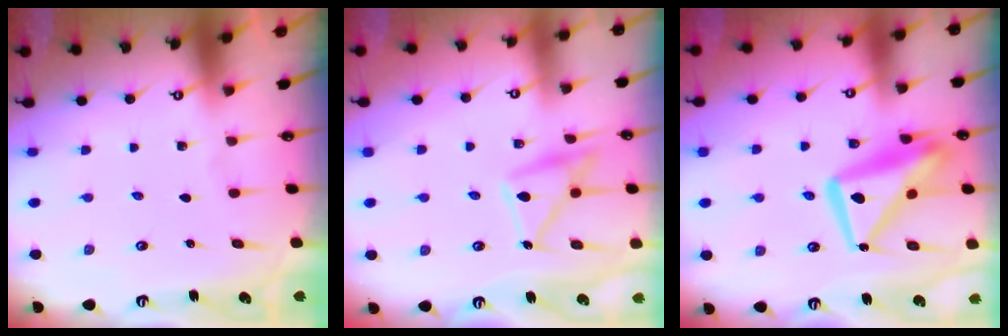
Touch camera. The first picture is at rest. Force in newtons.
{"total": 15.5, "press": 15.4, "slide": 1.1}
{"total": 16.4, "press": 16.3, "slide": 1.8}